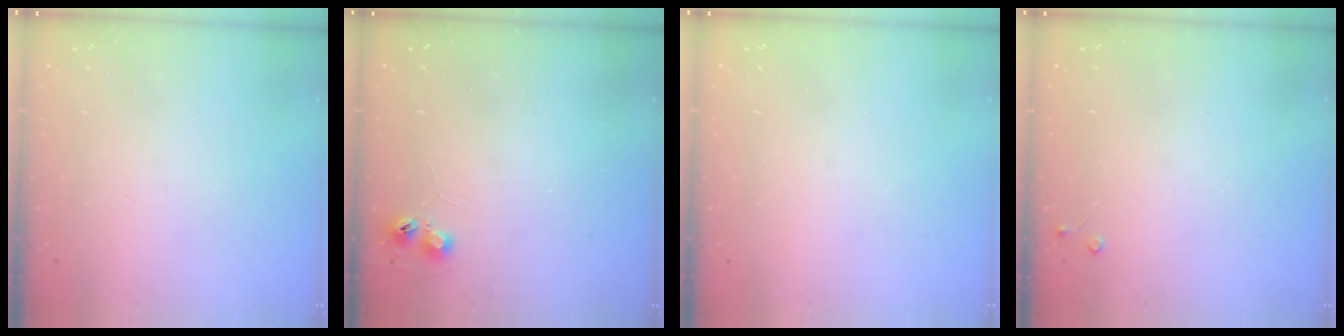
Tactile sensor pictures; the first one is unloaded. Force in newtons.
{"total": 4.4, "press": 4.4, "slide": 0.5}
{"total": 0.0}
{"total": 2.7, "press": 2.7, "slide": 0.4}